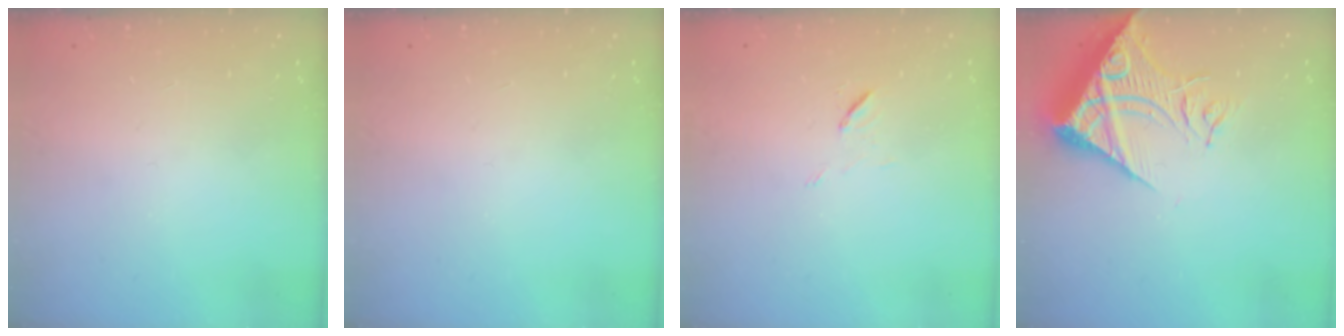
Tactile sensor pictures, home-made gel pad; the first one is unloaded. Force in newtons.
{"total": 0.0}
{"total": 6.6, "press": 6.3, "slide": 2.0}
{"total": 14.2, "press": 14.1, "slide": 1.9}